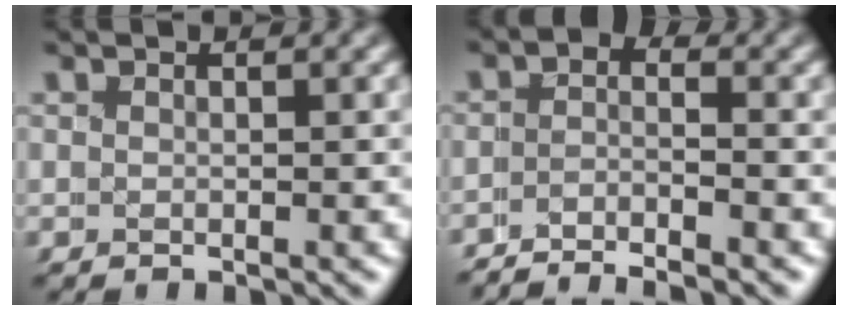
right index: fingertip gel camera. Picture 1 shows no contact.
{"total": 5.5, "force": [-5.0, 1.5, 1.8], "torque": [-0.008, -0.005, -0.087]}